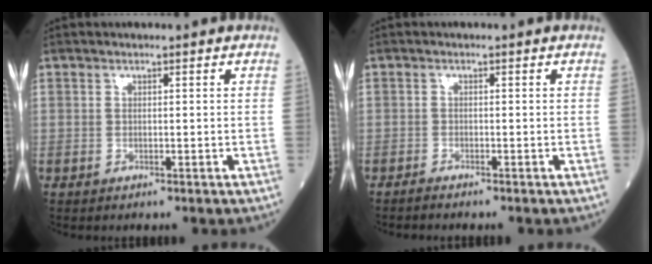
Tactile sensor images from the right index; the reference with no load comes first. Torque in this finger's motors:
{"motor_torque": [-0.15, -0.09, -0.04, -0.01]}